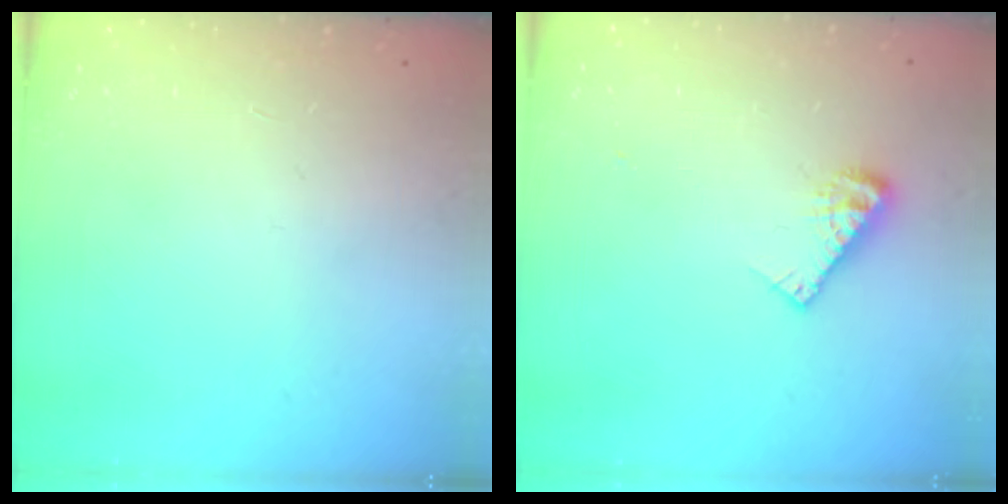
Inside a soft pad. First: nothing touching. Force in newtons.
{"total": 6.9, "press": 6.8, "slide": 0.4}